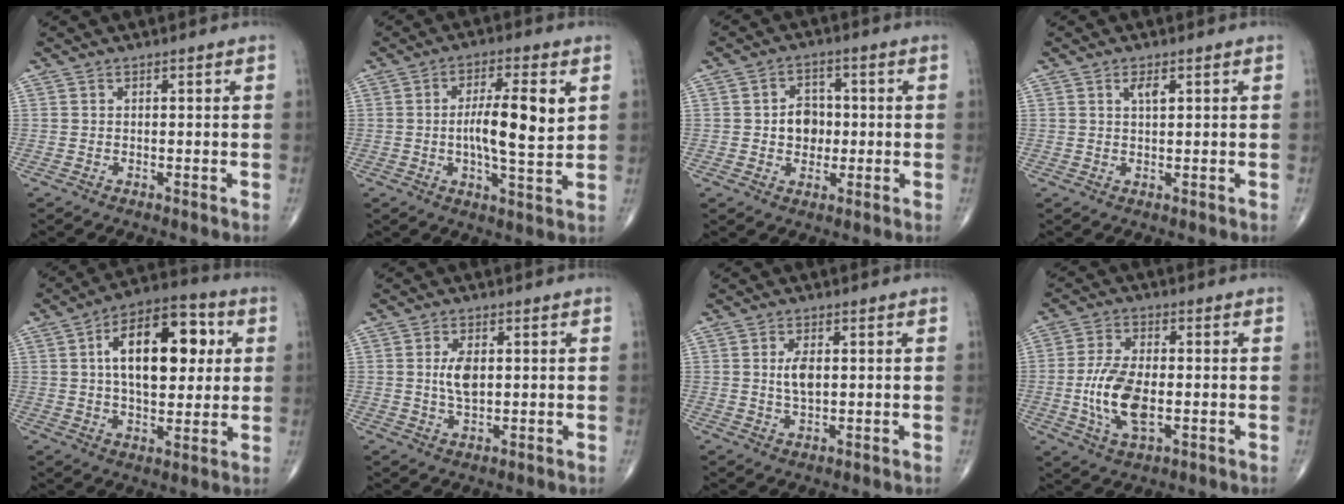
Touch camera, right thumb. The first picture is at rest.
{"total": 10.8, "force": [1.6, 2.8, 10.3], "torque": [-0.165, -0.007, 0.024]}
{"total": 6.0, "force": [-0.1, 4.8, 3.6], "torque": [-0.025, 0.011, -0.005]}
{"total": 2.2, "force": [0.9, 0.8, 1.9], "torque": [-0.030, -0.004, 0.016]}
{"total": 18.5, "force": [4.1, 9.6, 15.3], "torque": [-0.208, 0.010, 0.057]}
{"total": 4.9, "force": [0.7, 2.4, 4.1], "torque": [-0.077, -0.008, 0.014]}
{"total": 4.1, "force": [0.7, 2.0, 3.5], "torque": [-0.065, -0.007, 0.013]}
{"total": 11.0, "force": [-1.6, 5.3, 9.5], "torque": [-0.189, 0.001, -0.029]}